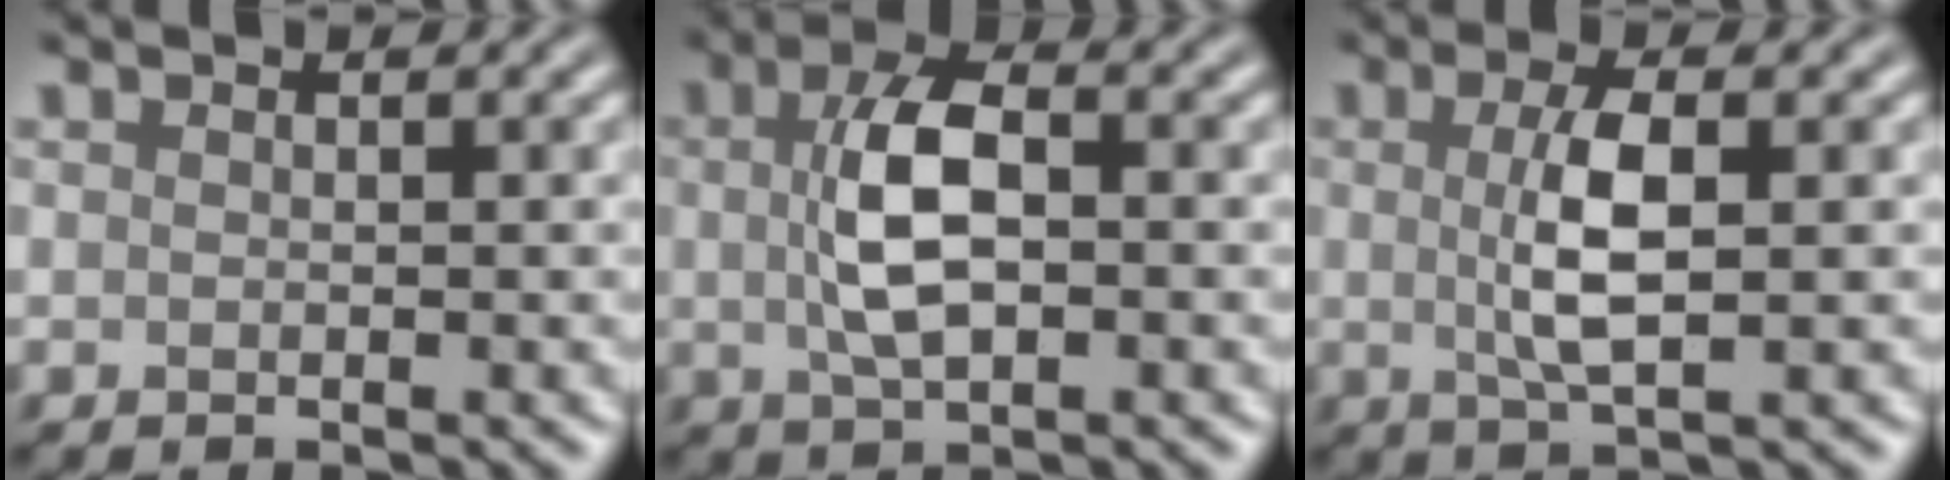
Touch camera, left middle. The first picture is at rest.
{"total": 5.5, "force": [0.3, 2.5, 4.8], "torque": [-0.097, 0.007, 0.004]}
{"total": 4.1, "force": [0.3, 1.2, 4.0], "torque": [-0.083, 0.003, 0.006]}